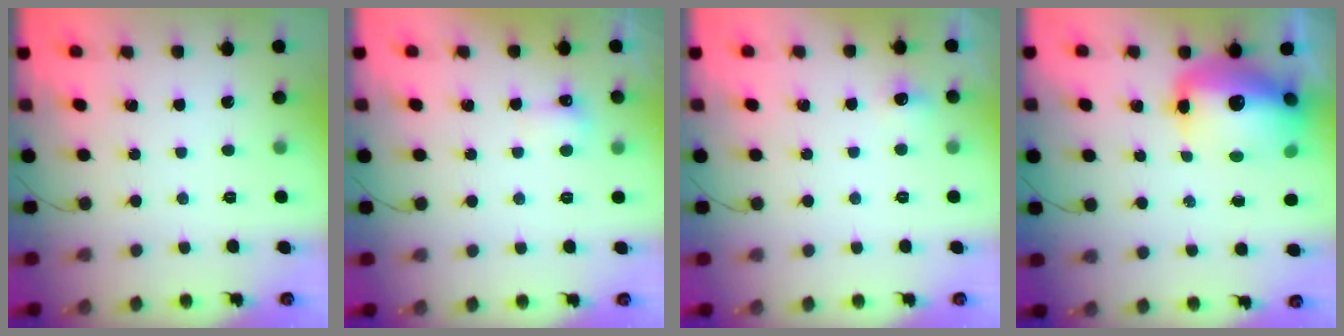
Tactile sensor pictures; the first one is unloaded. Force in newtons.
{"total": 4.1, "press": 3.9, "slide": 1.1}
{"total": 4.2, "press": 3.7, "slide": 1.9}
{"total": 18.0, "press": 17.5, "slide": 4.1}